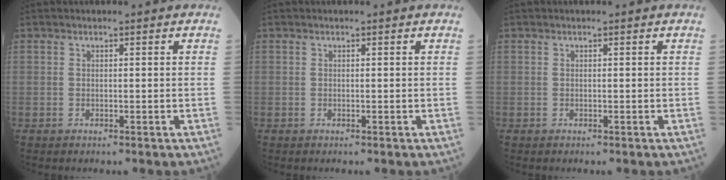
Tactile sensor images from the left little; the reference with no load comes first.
{"total": 0.0}
{"total": 0.0}